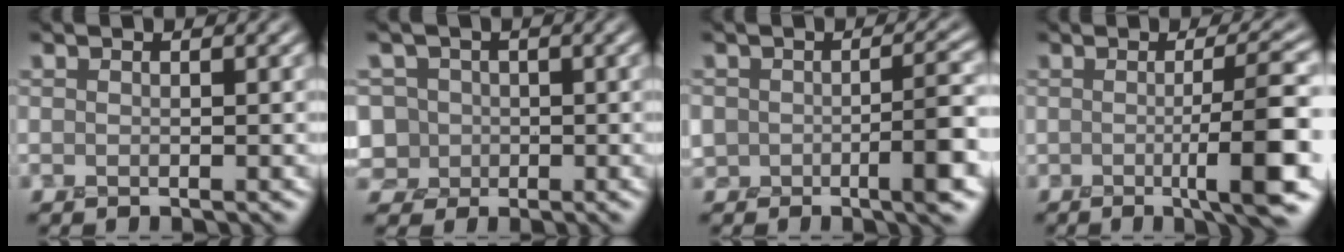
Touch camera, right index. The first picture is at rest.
{"total": 5.5, "force": [-0.8, 5.1, 1.7], "torque": [-0.036, 0.022, -0.044]}
{"total": 5.0, "force": [-2.0, 2.5, 3.8], "torque": [-0.057, -0.001, -0.040]}
{"total": 6.6, "force": [-1.1, 1.0, 6.4], "torque": [-0.093, 0.003, -0.023]}